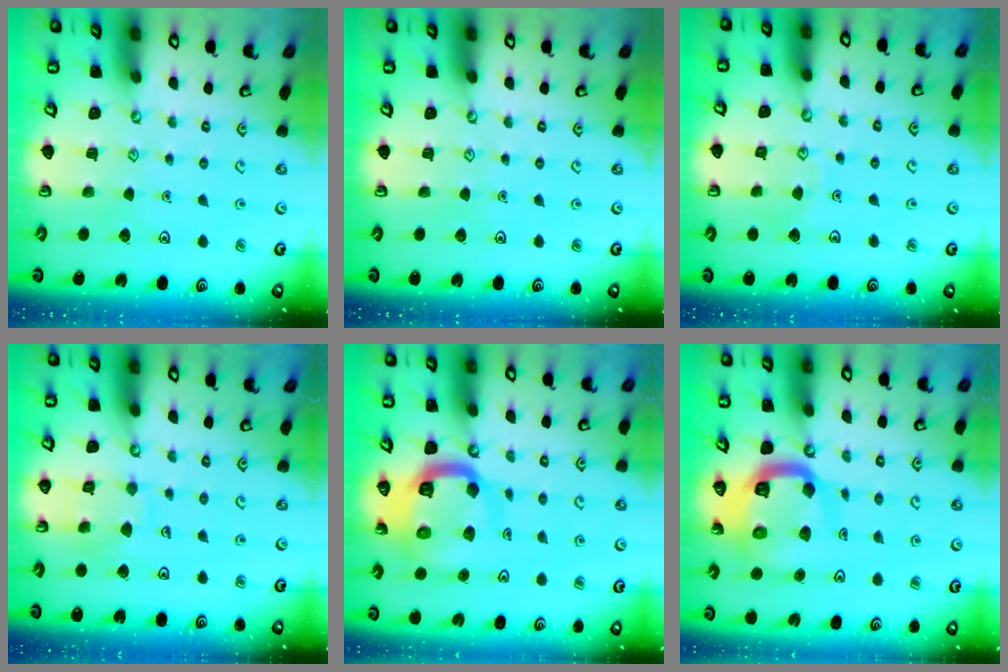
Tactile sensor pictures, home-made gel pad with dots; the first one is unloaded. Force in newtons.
{"total": 0.0}
{"total": 4.0, "press": 4.0, "slide": 0.4}
{"total": 7.5, "press": 7.4, "slide": 0.7}
{"total": 13.4, "press": 13.3, "slide": 1.6}
{"total": 13.4, "press": 13.3, "slide": 1.6}